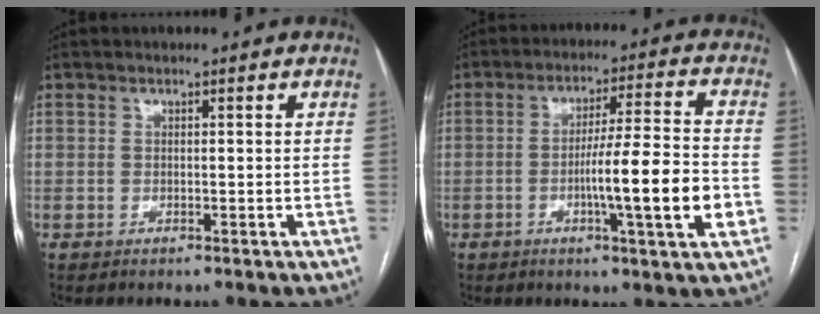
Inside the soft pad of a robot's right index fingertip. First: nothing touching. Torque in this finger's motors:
{"motor_torque": [0.60, -0.10, 0.29, 0.06]}